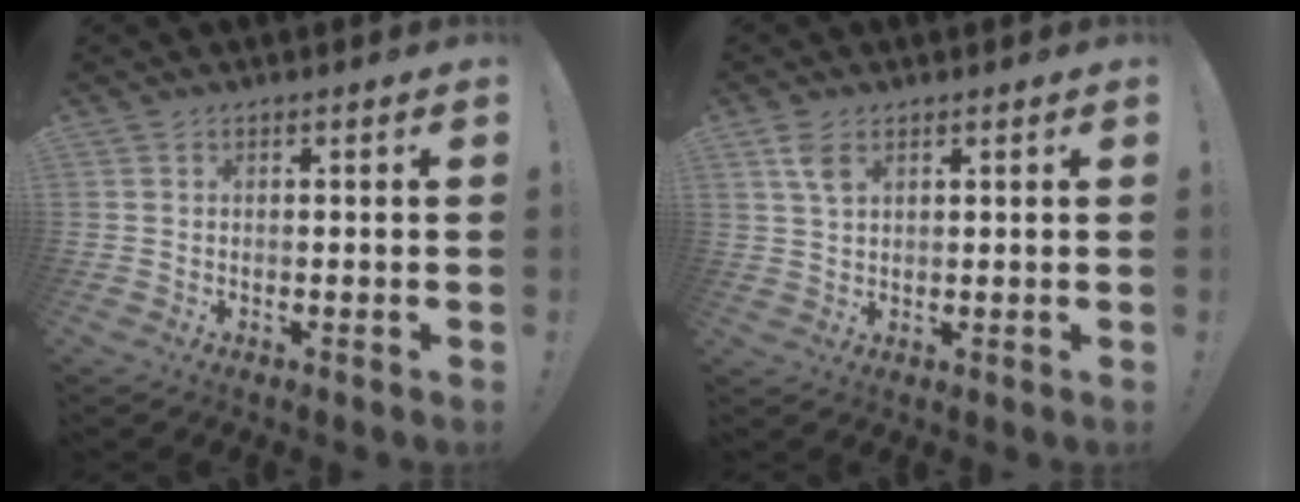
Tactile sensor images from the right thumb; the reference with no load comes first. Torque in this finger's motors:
{"motor_torque": [-0.04, 0.14, 0.33, 0.46, 0.00]}